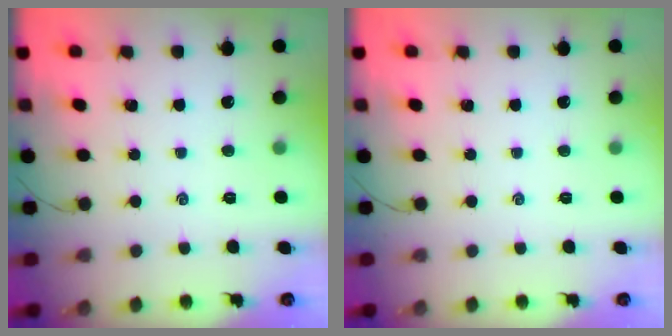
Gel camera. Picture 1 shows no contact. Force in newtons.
{"total": 0.0}